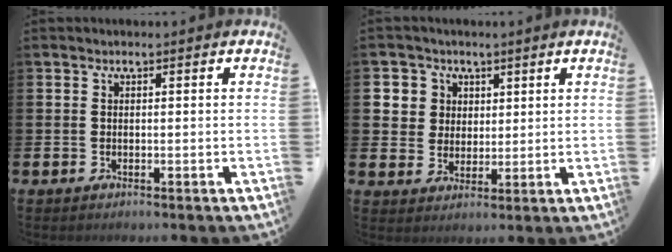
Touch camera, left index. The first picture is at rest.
{"total": 5.2, "force": [2.7, 4.4, 0.2], "torque": [-0.022, 0.006, 0.050]}